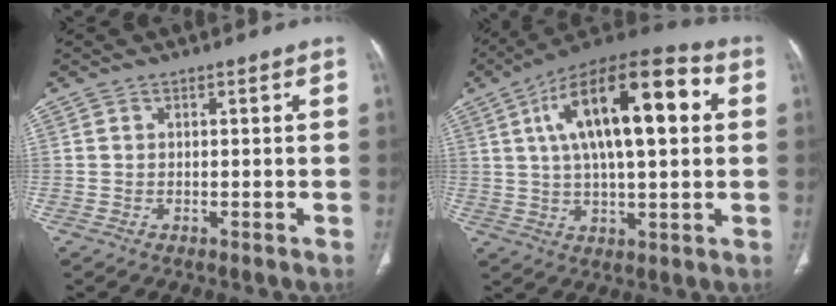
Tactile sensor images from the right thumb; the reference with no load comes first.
{"total": 21.7, "force": [5.2, 8.3, 19.4], "torque": [-0.307, 0.016, 0.074]}